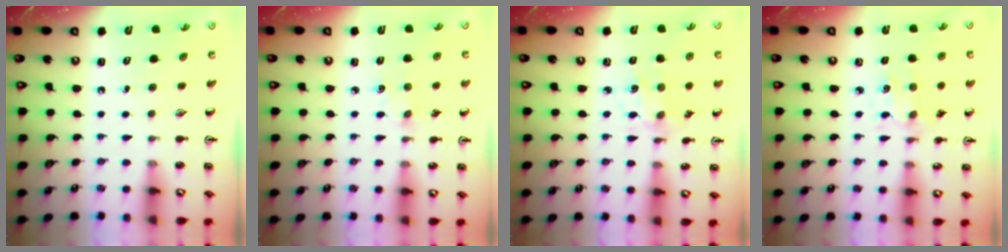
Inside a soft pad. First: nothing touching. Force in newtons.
{"total": 1.7, "press": 1.6, "slide": 0.3}
{"total": 2.4, "press": 2.4, "slide": 0.5}
{"total": 1.6, "press": 1.6, "slide": 0.3}